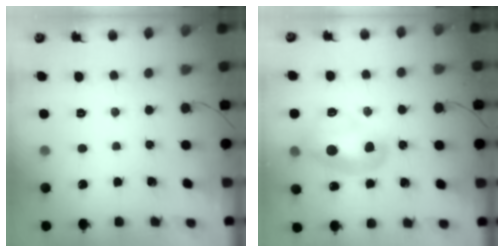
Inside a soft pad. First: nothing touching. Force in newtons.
{"total": 11.9, "press": 11.9, "slide": 1.0}